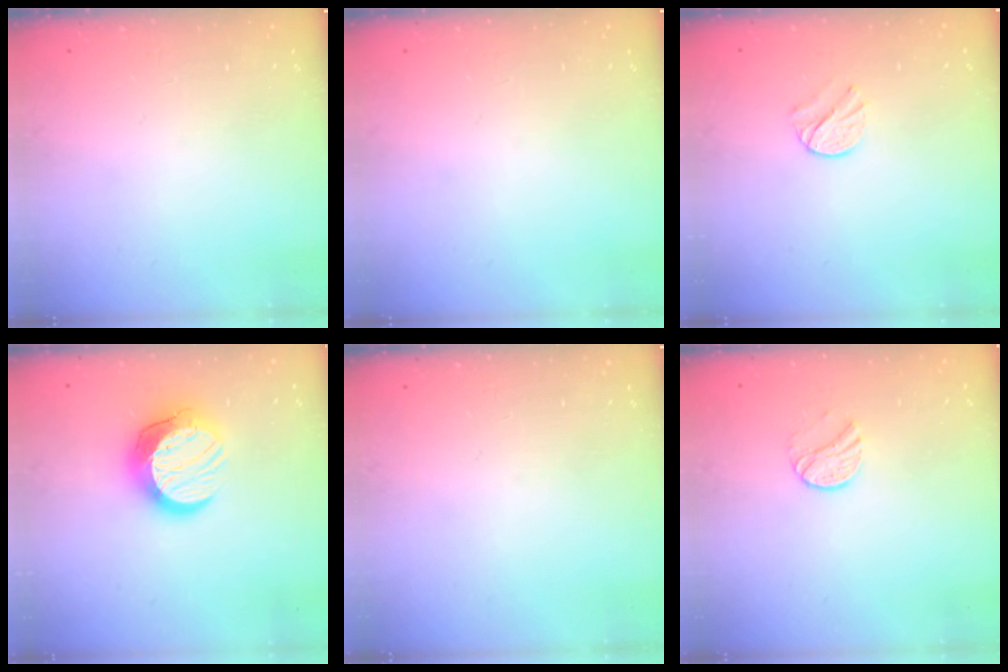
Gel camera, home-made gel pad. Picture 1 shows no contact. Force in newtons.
{"total": 0.0}
{"total": 5.0, "press": 5.0, "slide": 0.5}
{"total": 13.6, "press": 13.5, "slide": 1.0}
{"total": 0.0}
{"total": 7.7, "press": 7.7, "slide": 0.6}